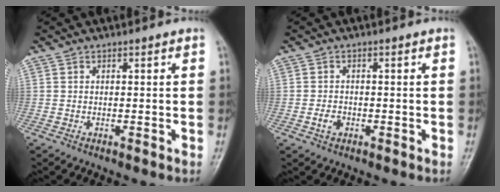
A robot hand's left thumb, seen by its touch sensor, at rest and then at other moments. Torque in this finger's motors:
{"motor_torque": [-0.11, 0.45, 0.27, 0.06, -0.02]}